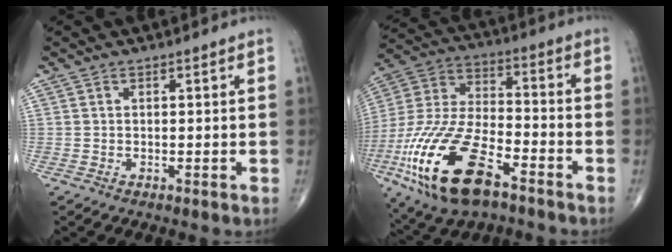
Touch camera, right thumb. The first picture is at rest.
{"total": 23.5, "force": [-11.2, 10.4, 17.9], "torque": [-0.403, 0.025, -0.205]}